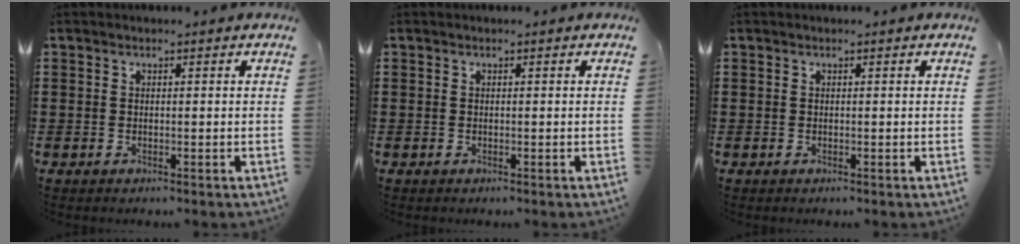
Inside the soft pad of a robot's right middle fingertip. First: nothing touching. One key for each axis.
{"total": 0.0}
{"total": 0.0}